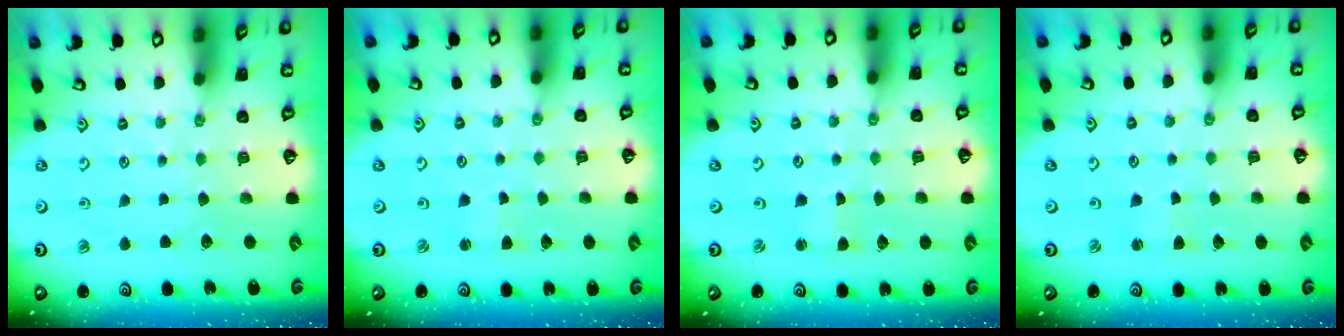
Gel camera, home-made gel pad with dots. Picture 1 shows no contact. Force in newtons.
{"total": 1.6, "press": 1.6, "slide": 0.3}
{"total": 1.4, "press": 1.3, "slide": 0.2}
{"total": 1.6, "press": 1.6, "slide": 0.3}